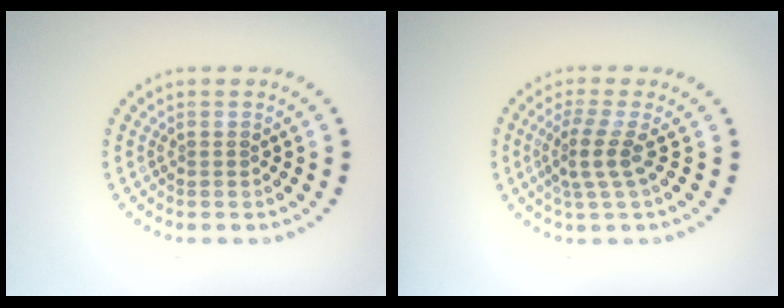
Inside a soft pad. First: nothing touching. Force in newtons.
{"total": 2.6, "press": 1.8, "slide": 1.9}